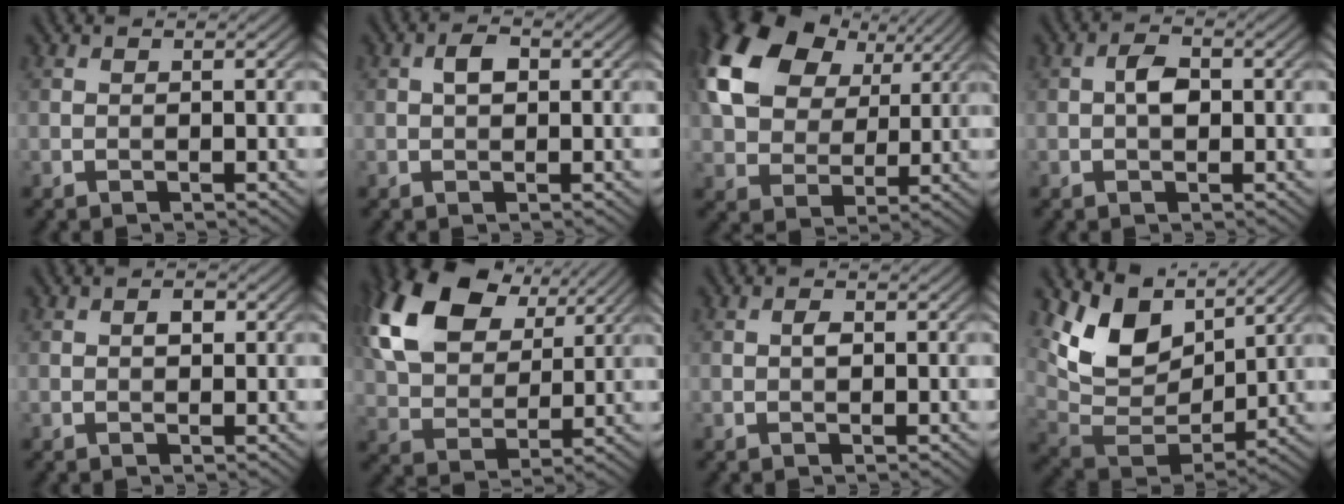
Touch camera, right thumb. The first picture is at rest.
{"total": 2.0, "force": [0.3, 1.2, 1.6], "torque": [-0.031, 0.006, 0.001]}
{"total": 15.1, "force": [6.1, 10.1, 9.3], "torque": [-0.220, 0.024, 0.117]}
{"total": 2.6, "force": [-0.1, 1.5, 2.2], "torque": [-0.041, 0.008, -0.005]}
{"total": 1.3, "force": [0.2, 0.8, 1.0], "torque": [-0.017, 0.003, 0.001]}
{"total": 16.2, "force": [7.6, 10.2, 10.1], "torque": [-0.239, 0.025, 0.137]}
{"total": 1.0, "force": [0.0, 0.5, 0.8], "torque": [-0.016, 0.003, -0.001]}
{"total": 10.6, "force": [6.1, 6.1, 6.2], "torque": [-0.150, -0.006, 0.119]}